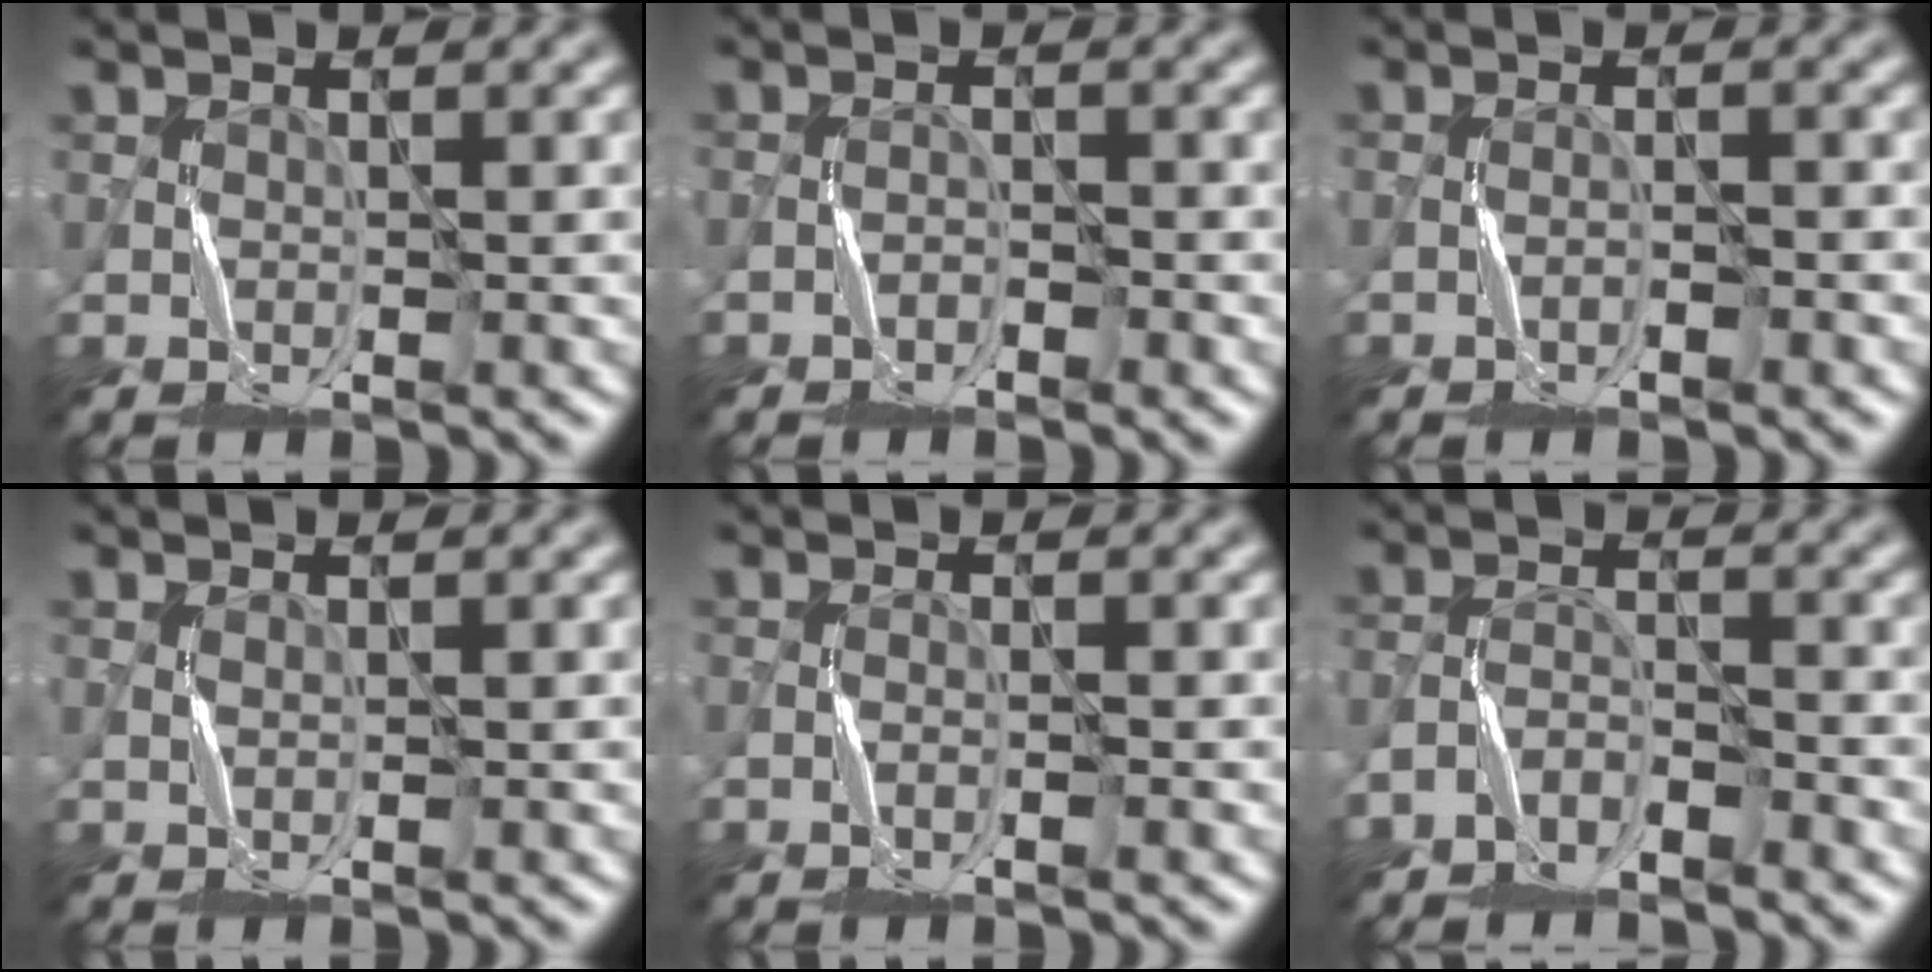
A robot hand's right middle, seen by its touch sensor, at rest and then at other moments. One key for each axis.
{"total": 1.4, "fx": -1.4, "fy": 0.3, "fz": 0.0, "tx": 0.003, "ty": 0.009, "tz": -0.025}
{"total": 1.2, "fx": -1.2, "fy": 0.0, "fz": 0.4, "tx": -0.005, "ty": 0.009, "tz": -0.023}
{"total": 0.0}
{"total": 0.8, "fx": -0.8, "fy": -0.3, "fz": 0.0, "tx": -0.001, "ty": 0.005, "tz": -0.016}
{"total": 2.8, "fx": -2.7, "fy": 0.3, "fz": -0.1, "tx": -0.001, "ty": 0.007, "tz": -0.059}